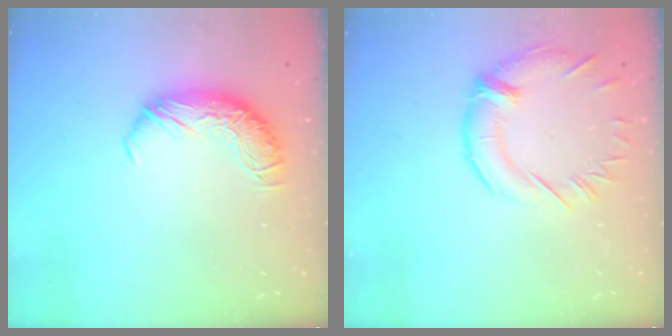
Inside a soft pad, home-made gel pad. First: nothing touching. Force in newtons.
{"total": 1.3, "press": 0.7, "slide": 1.1}